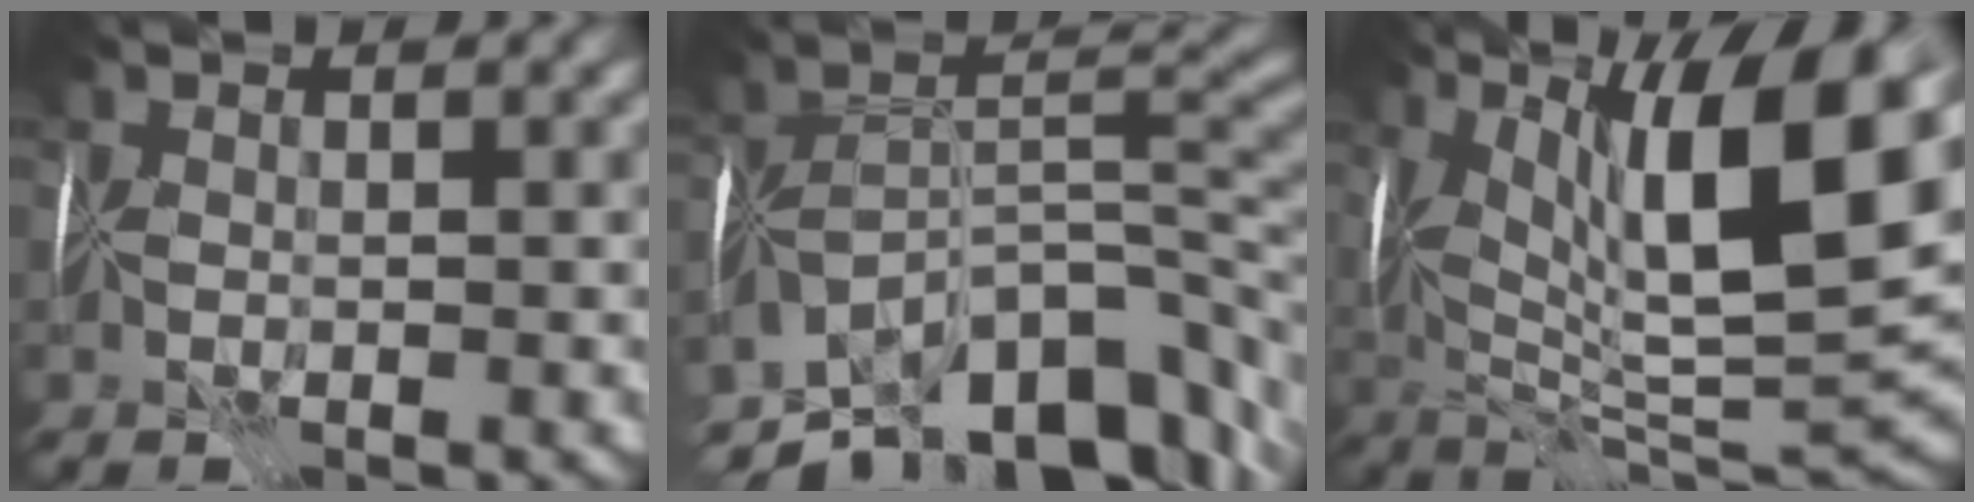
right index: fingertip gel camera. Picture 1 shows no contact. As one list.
[{"total": 12.7, "force": [-8.7, 5.2, 7.6], "torque": [-0.110, 0.016, -0.154]}, {"total": 15.6, "force": [5.3, 4.9, 13.8], "torque": [-0.228, 0.002, 0.092]}]